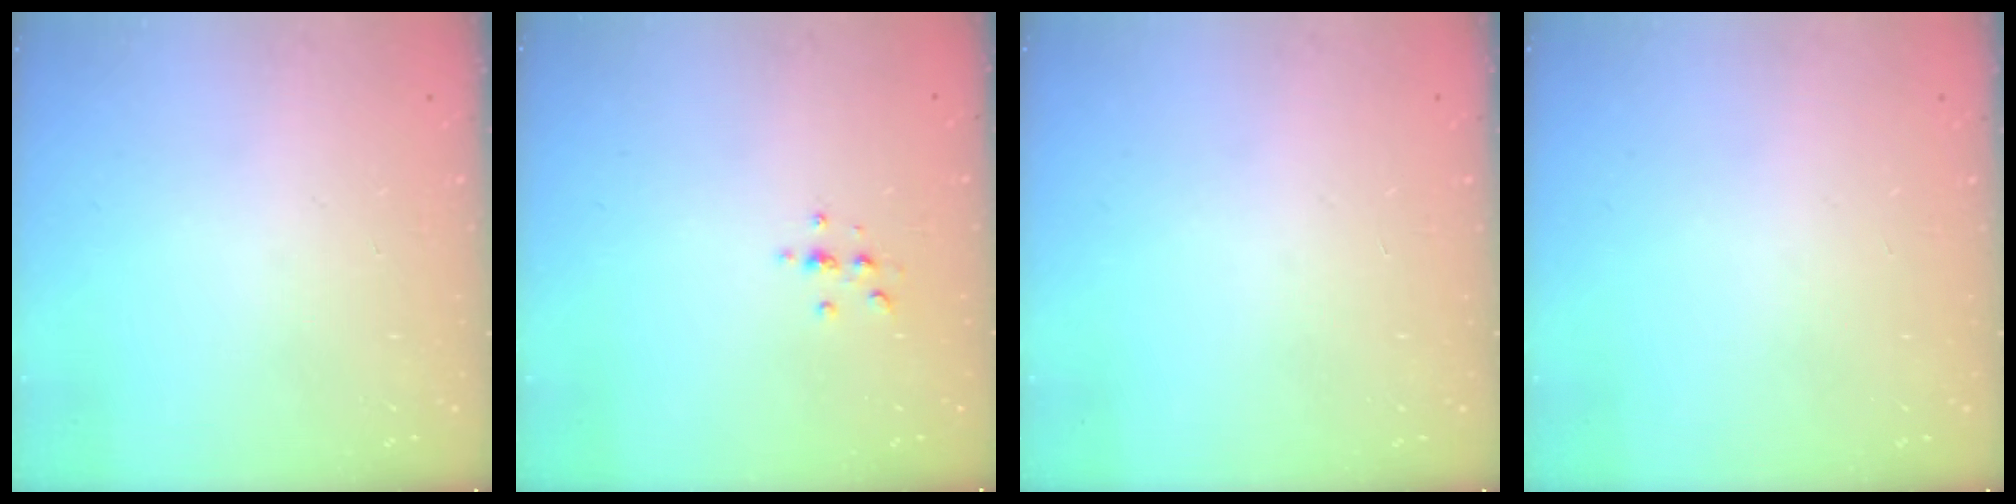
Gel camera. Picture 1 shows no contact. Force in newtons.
{"total": 2.2, "press": 2.1, "slide": 0.2}
{"total": 0.0}
{"total": 0.0}